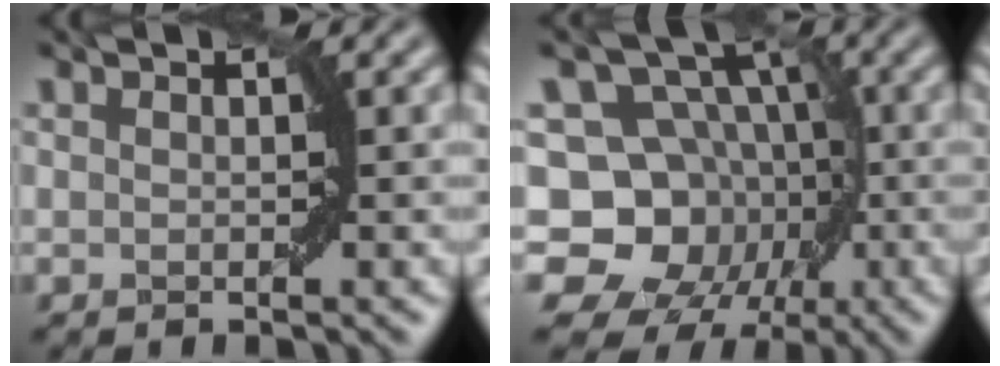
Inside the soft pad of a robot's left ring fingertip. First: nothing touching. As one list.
[{"total": 12.8, "force": [-3.2, 10.8, 6.0], "torque": [-0.098, 0.006, -0.081]}]